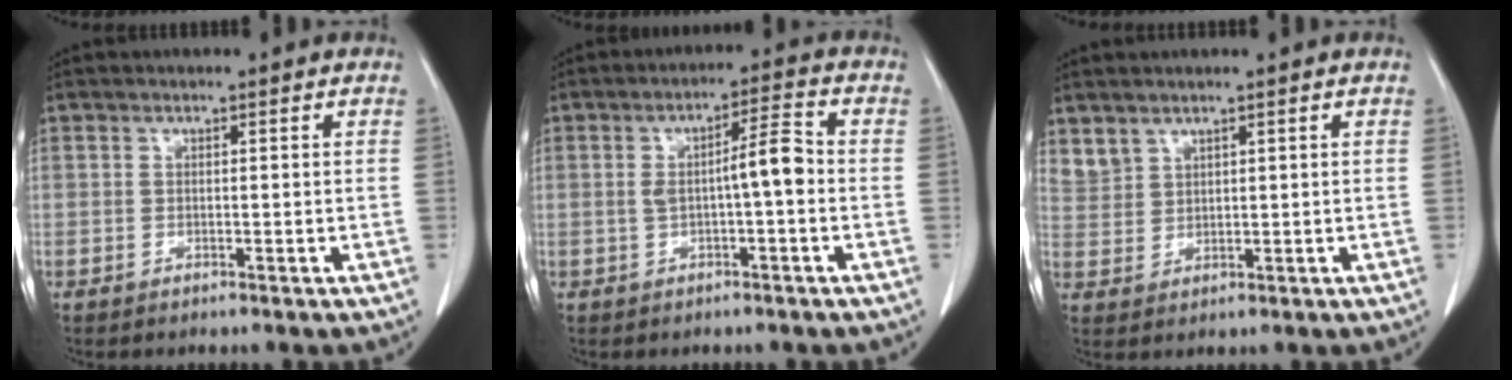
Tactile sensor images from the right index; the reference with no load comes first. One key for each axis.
{"total": 5.6, "fx": -0.3, "fy": 0.7, "fz": 5.5, "tx": -0.089, "ty": 0.020, "tz": -0.001}
{"total": 4.1, "fx": 3.4, "fy": 2.0, "fz": 0.8, "tx": -0.014, "ty": 0.009, "tz": 0.082}